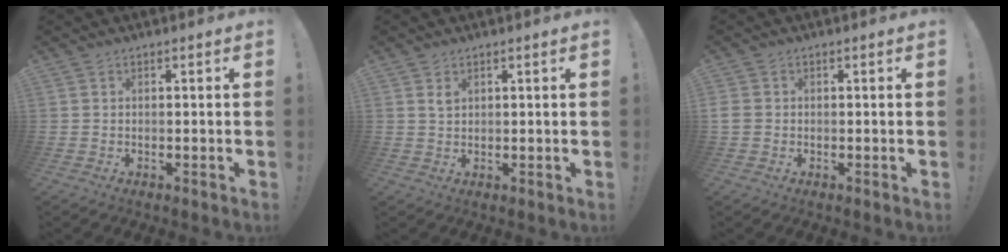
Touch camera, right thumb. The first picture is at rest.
{"total": 1.8, "force": [1.3, 0.9, 0.8], "torque": [-0.002, -0.010, 0.022]}
{"total": 2.0, "force": [-0.3, 1.7, 1.0], "torque": [-0.024, 0.002, -0.005]}